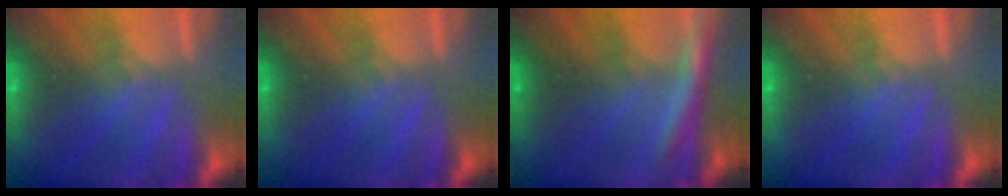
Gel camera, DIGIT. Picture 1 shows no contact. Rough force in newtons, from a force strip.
{"total": 0.0}
{"total": 3.7}
{"total": 0.0}